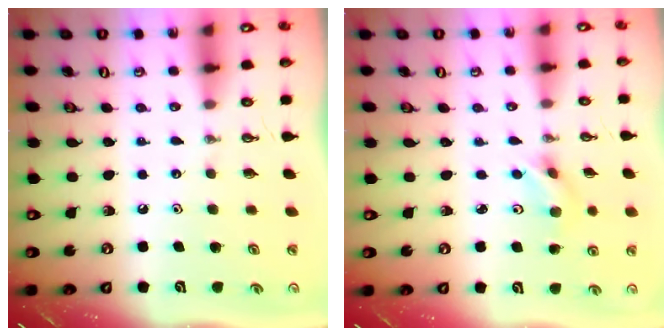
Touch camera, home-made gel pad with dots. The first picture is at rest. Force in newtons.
{"total": 3.7, "press": 3.0, "slide": 2.2}